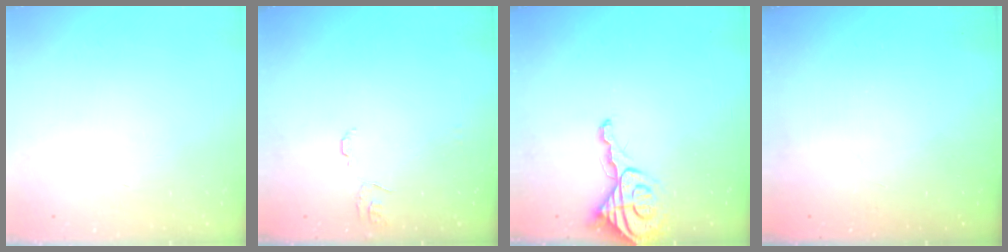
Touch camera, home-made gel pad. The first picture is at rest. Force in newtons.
{"total": 7.0, "press": 6.9, "slide": 0.5}
{"total": 6.8, "press": 6.8, "slide": 0.5}
{"total": 0.0}